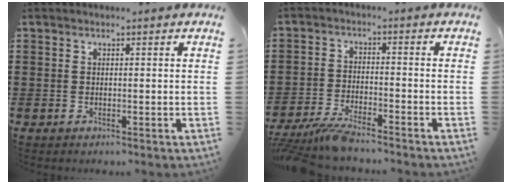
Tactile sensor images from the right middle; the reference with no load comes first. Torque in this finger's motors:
{"motor_torque": [2.14, 0.00, 0.19, 0.17]}